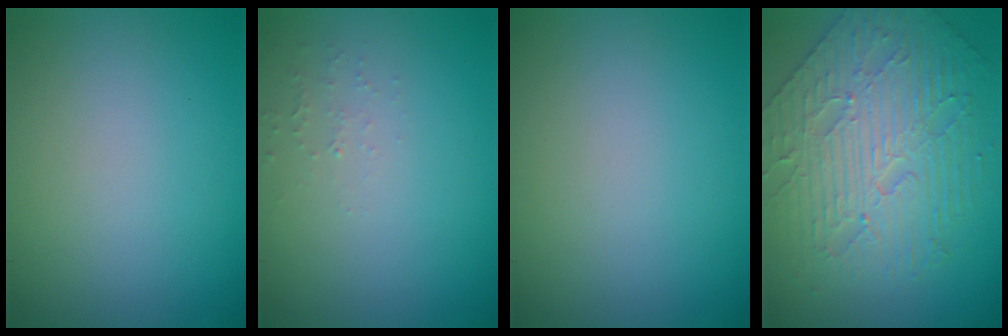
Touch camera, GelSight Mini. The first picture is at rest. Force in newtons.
{"total": 0.8, "press": 0.8, "slide": 0.3}
{"total": 0.0}
{"total": 5.8, "press": 5.1, "slide": 2.7}